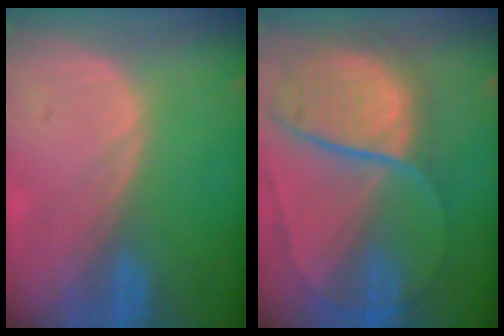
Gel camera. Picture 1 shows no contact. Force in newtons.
{"total": 10.9, "press": 9.0, "slide": 6.1}